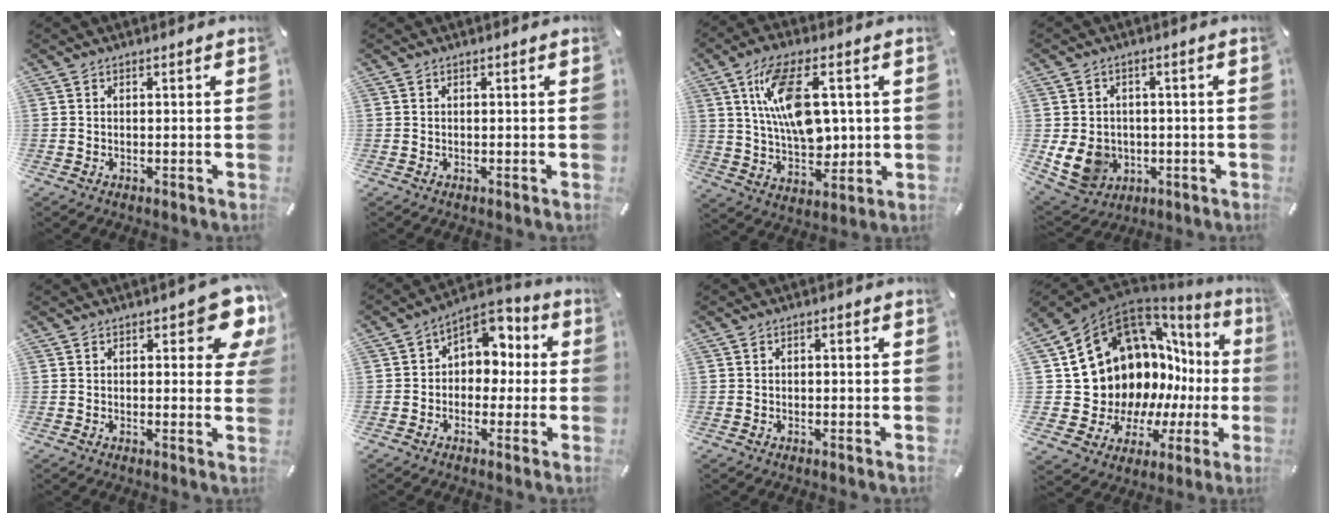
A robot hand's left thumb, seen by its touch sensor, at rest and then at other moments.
{"total": 0.0}
{"total": 15.1, "force": [4.0, 8.6, 11.8], "torque": [-0.215, 0.002, 0.069]}
{"total": 9.4, "force": [-1.5, 8.2, 4.2], "torque": [-0.101, 0.005, -0.026]}
{"total": 9.6, "force": [4.2, 4.0, 7.6], "torque": [-0.085, -0.025, 0.067]}
{"total": 7.6, "force": [1.2, 6.7, 3.4], "torque": [-0.043, -0.011, 0.018]}
{"total": 1.1, "force": [-0.2, 0.7, 0.9], "torque": [-0.015, 0.004, -0.005]}
{"total": 18.6, "force": [5.8, 14.7, 9.9], "torque": [-0.144, -0.095, 0.152]}